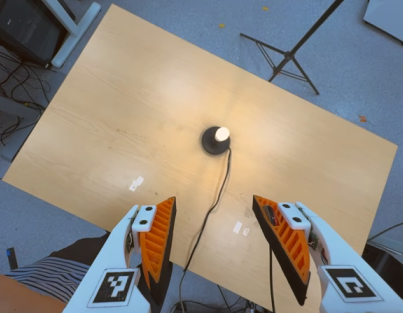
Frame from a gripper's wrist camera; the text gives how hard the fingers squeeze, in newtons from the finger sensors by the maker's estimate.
{"total": 0.0}